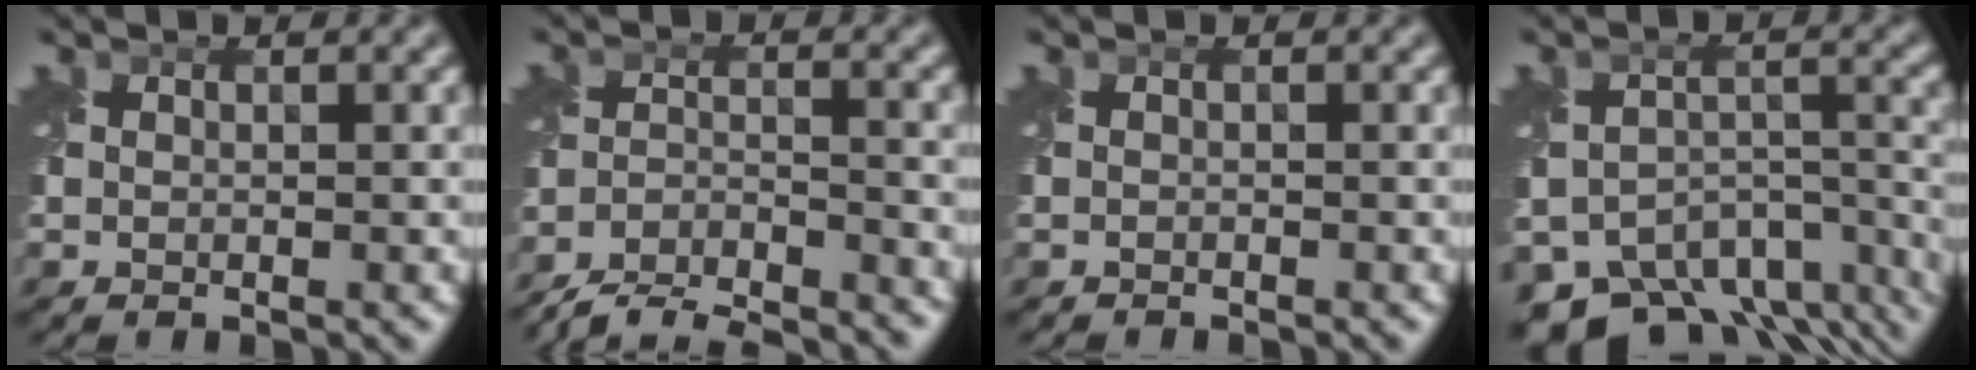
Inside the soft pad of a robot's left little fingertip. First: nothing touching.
{"total": 7.2, "force": [-7.0, 1.1, 1.5], "torque": [-0.024, -0.016, -0.121]}
{"total": 0.8, "force": [-0.8, 0.0, -0.1], "torque": [0.003, -0.010, -0.016]}
{"total": 11.5, "force": [-9.3, 5.5, 4.1], "torque": [-0.063, -0.010, -0.115]}